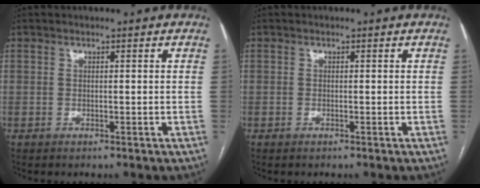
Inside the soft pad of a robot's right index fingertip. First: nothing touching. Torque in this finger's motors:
{"motor_torque": [0.03, 0.04, -0.01, 0.01]}